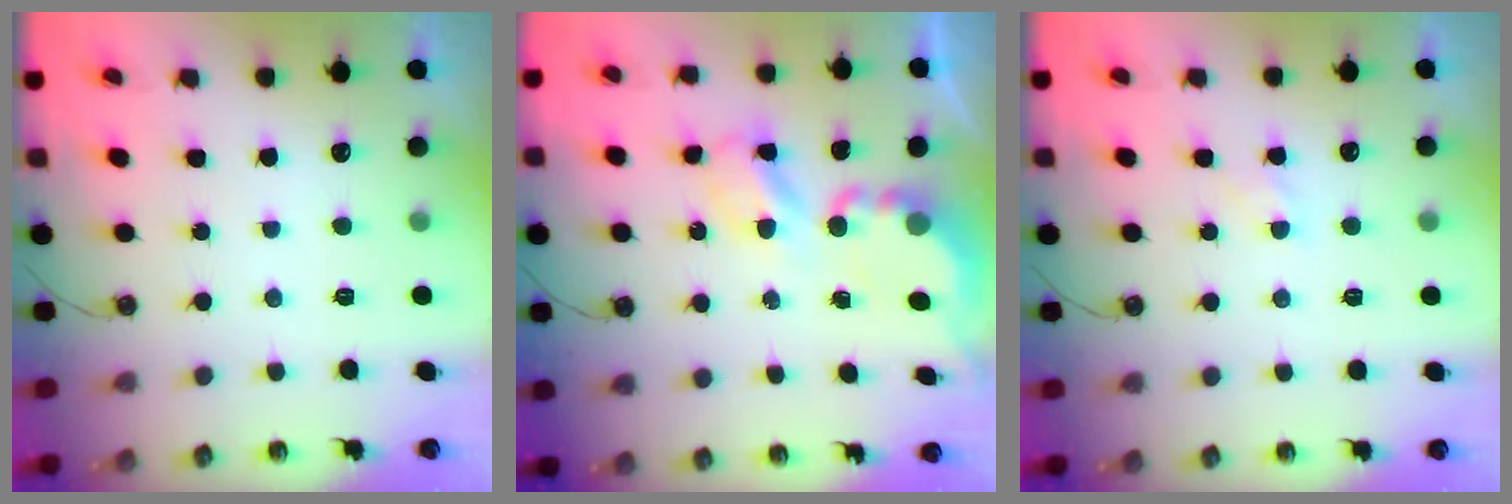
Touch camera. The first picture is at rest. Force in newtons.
{"total": 6.0, "press": 6.0, "slide": 0.4}
{"total": 3.3, "press": 3.3, "slide": 0.3}